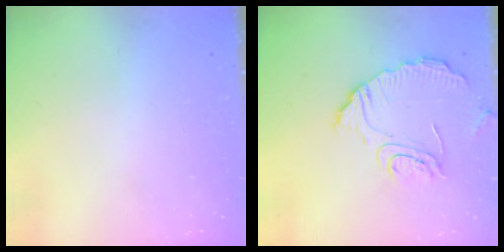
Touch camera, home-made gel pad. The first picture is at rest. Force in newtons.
{"total": 11.2, "press": 11.2, "slide": 0.4}